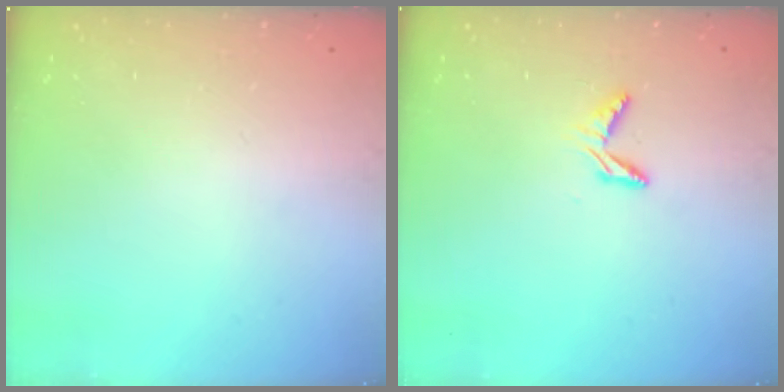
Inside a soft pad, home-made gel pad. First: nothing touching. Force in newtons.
{"total": 5.1, "press": 5.1, "slide": 0.5}